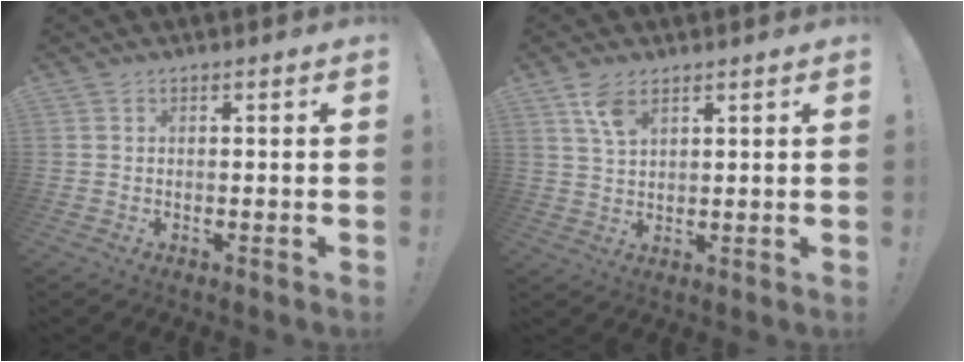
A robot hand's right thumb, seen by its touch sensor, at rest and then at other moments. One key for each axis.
{"total": 5.8, "fx": 3.6, "fy": 2.6, "fz": 3.8, "tx": -0.073, "ty": -0.012, "tz": 0.067}